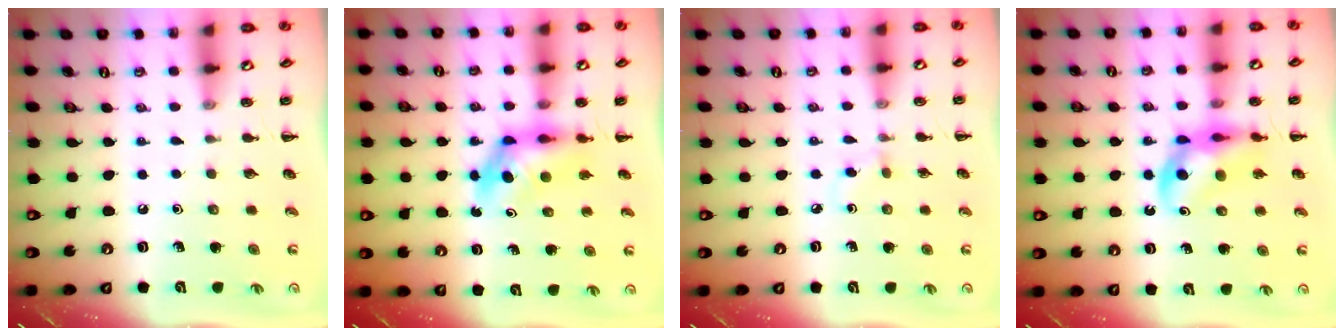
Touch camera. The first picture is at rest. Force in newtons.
{"total": 6.0, "press": 5.8, "slide": 1.4}
{"total": 2.9, "press": 2.7, "slide": 1.0}
{"total": 10.3, "press": 9.8, "slide": 3.1}